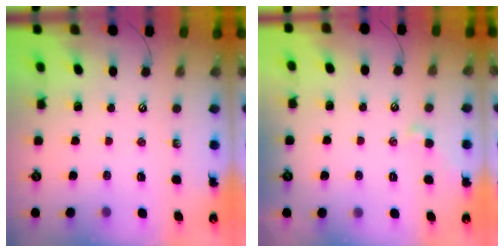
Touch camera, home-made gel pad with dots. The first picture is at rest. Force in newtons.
{"total": 0.5, "press": 0.1, "slide": 0.5}